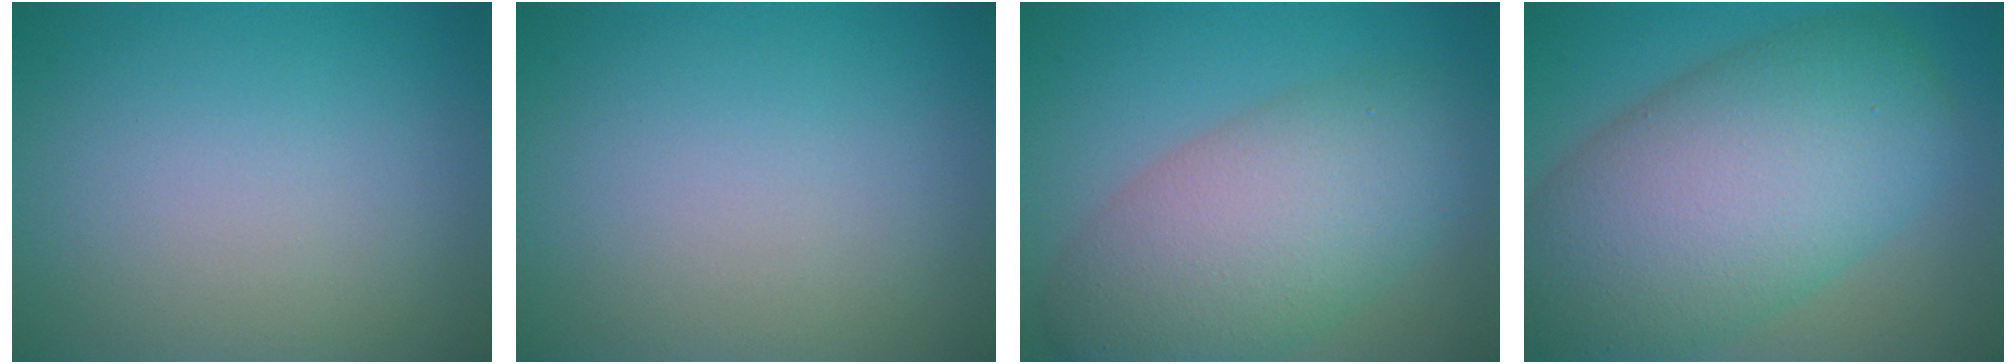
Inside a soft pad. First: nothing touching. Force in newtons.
{"total": 0.0}
{"total": 8.5, "press": 8.5, "slide": 0.2}
{"total": 13.0, "press": 12.9, "slide": 0.5}